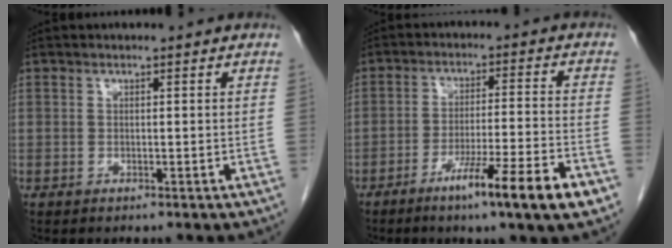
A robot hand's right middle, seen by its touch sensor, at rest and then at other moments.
{"total": 11.4, "force": [-6.3, -0.7, 9.4], "torque": [-0.148, -0.020, -0.102]}